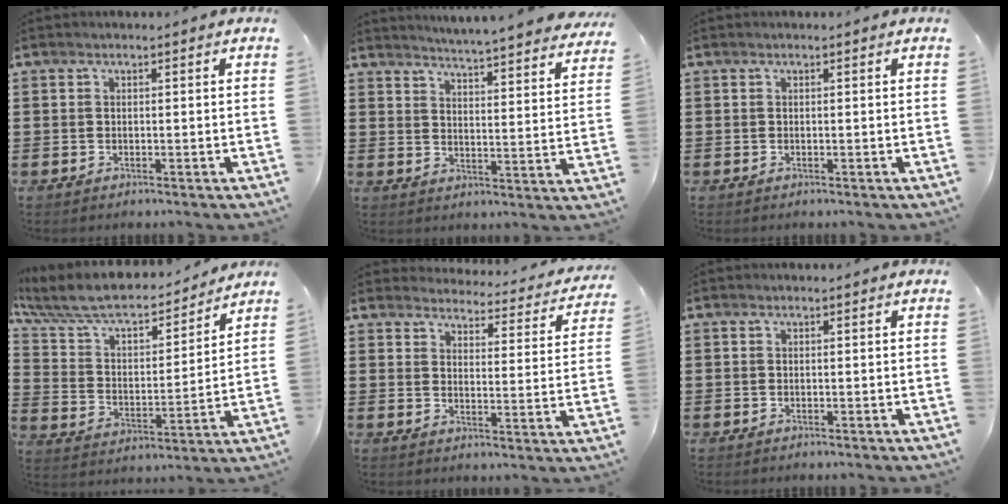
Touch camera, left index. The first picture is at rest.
{"total": 4.2, "force": [4.2, -0.5, 0.3], "torque": [-0.021, -0.037, 0.068]}
{"total": 0.0}
{"total": 8.8, "force": [7.6, 2.1, 3.9], "torque": [-0.107, -0.049, 0.128]}
{"total": 3.9, "force": [3.9, 0.2, 0.3], "torque": [-0.020, -0.034, 0.063]}
{"total": 0.0}